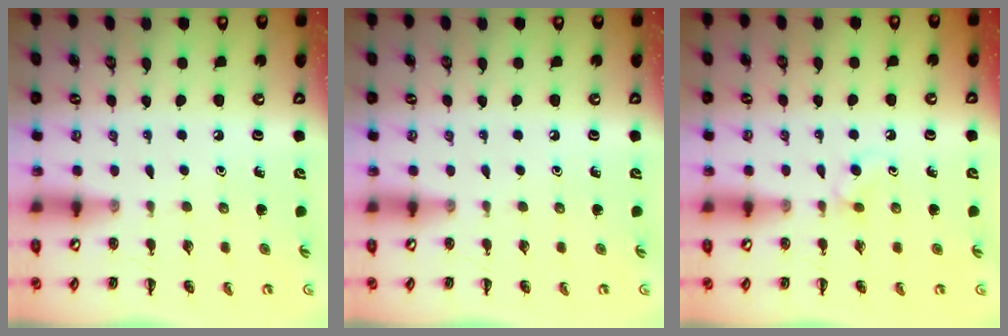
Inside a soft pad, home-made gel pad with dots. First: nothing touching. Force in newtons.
{"total": 0.0}
{"total": 2.6, "press": 2.3, "slide": 1.2}